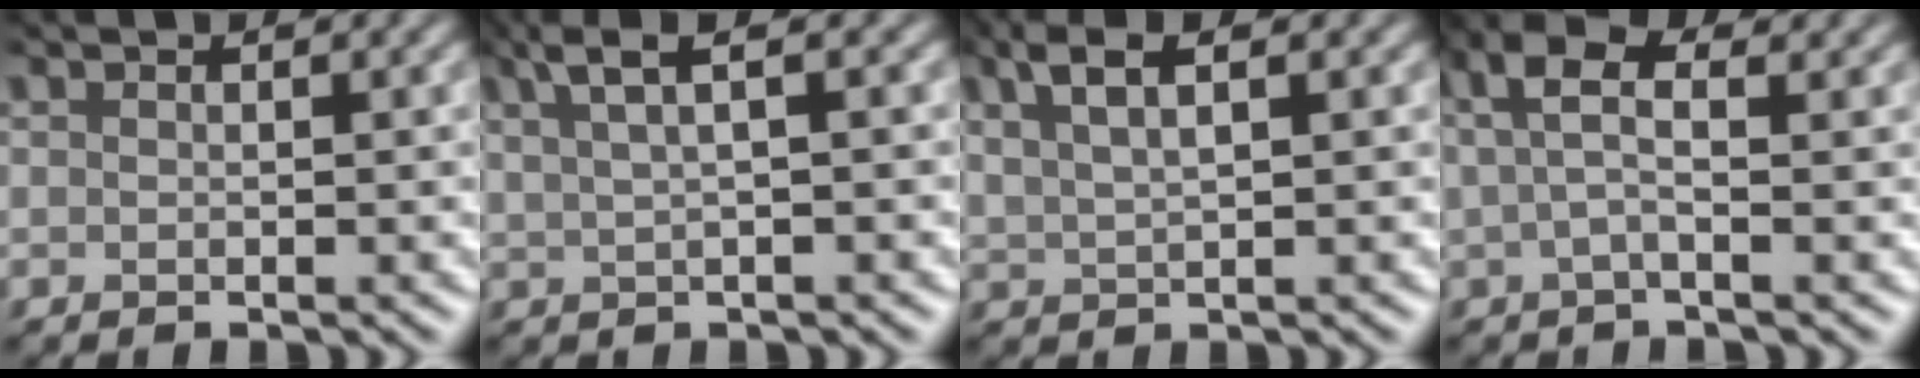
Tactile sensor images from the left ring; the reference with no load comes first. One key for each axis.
{"total": 3.8, "fx": 2.1, "fy": 0.9, "fz": 3.0, "tx": -0.049, "ty": 0.014, "tz": 0.036}
{"total": 3.9, "fx": 2.2, "fy": 1.2, "fz": 3.0, "tx": -0.058, "ty": 0.009, "tz": 0.042}
{"total": 4.0, "fx": 1.4, "fy": 1.3, "fz": 3.6, "tx": -0.071, "ty": 0.015, "tz": 0.016}